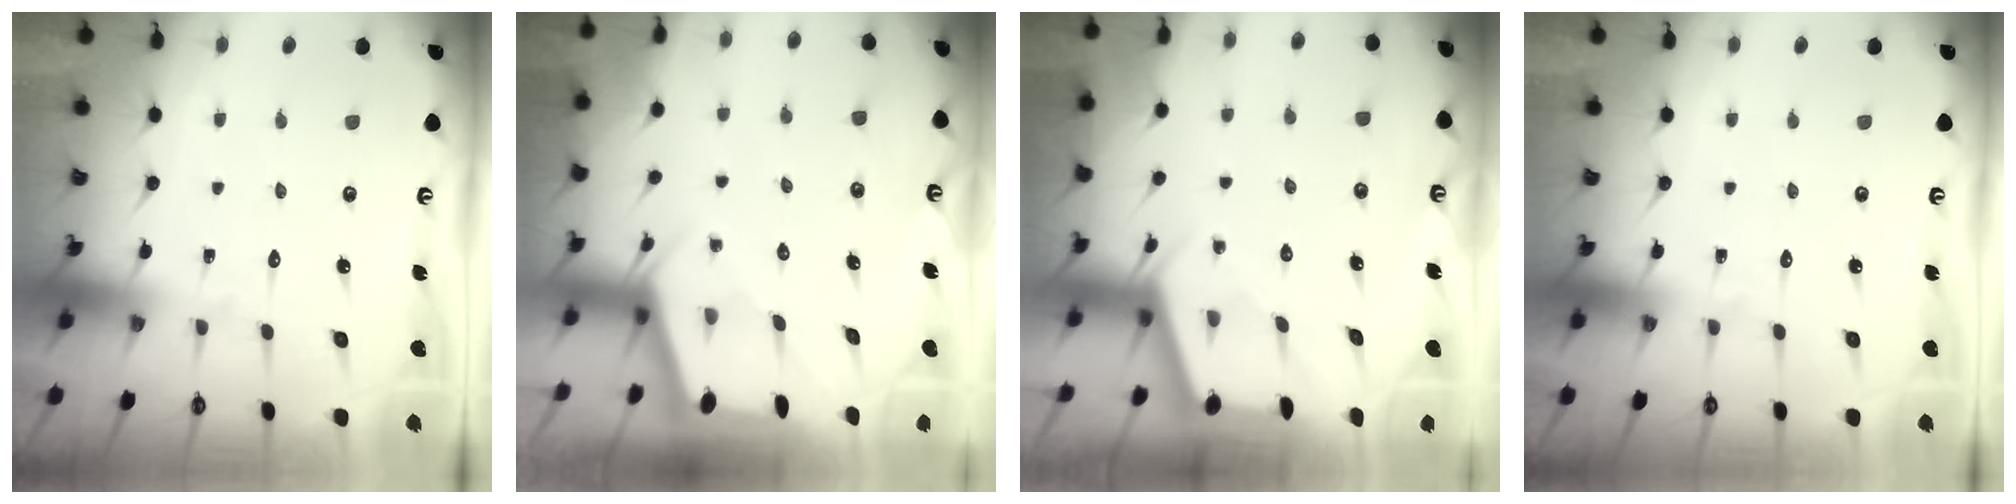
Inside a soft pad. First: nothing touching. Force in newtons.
{"total": 1.9, "press": 1.9, "slide": 0.2}
{"total": 2.3, "press": 2.3, "slide": 0.3}
{"total": 0.0}